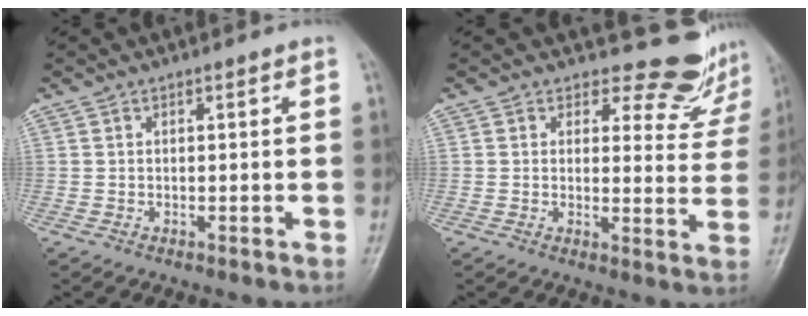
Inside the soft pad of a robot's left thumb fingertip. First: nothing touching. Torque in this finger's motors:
{"motor_torque": [-0.33, 0.14, -0.26, -0.33, -0.02]}